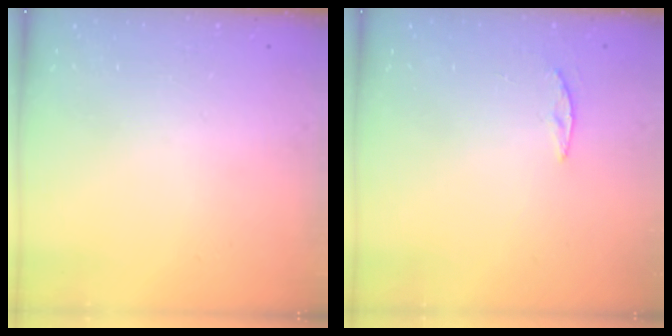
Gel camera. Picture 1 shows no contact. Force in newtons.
{"total": 3.5, "press": 3.5, "slide": 0.4}